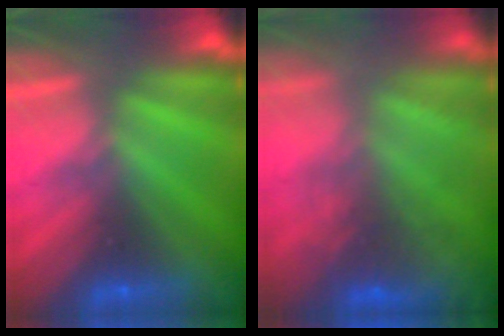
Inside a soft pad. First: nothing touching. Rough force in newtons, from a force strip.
{"total": 7.3}